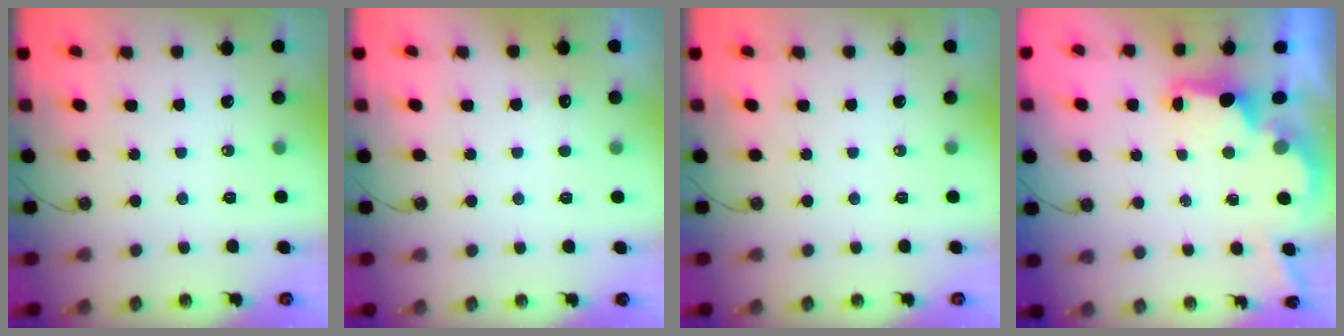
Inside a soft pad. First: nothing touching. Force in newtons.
{"total": 3.0, "press": 2.8, "slide": 1.0}
{"total": 0.0}
{"total": 3.2, "press": 3.1, "slide": 0.5}